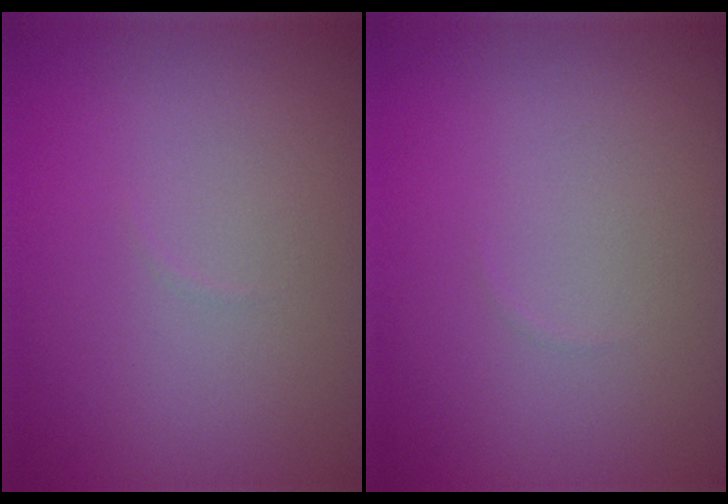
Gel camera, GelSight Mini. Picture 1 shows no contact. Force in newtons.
{"total": 0.0}